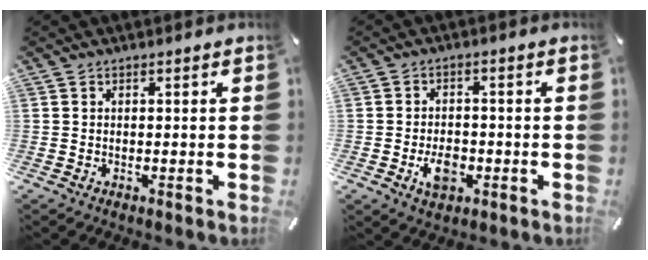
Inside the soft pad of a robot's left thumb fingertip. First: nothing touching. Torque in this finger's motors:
{"motor_torque": [-0.06, 1.23, -0.02, 0.24, 0.10]}